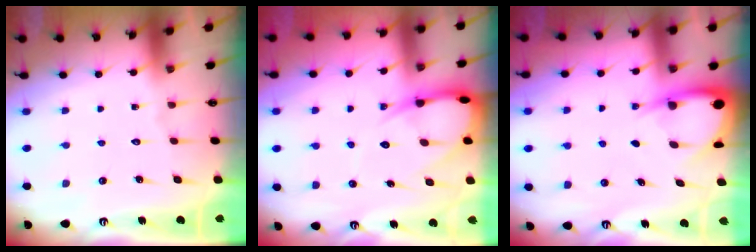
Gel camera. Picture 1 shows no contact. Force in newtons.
{"total": 9.1, "press": 9.1, "slide": 0.9}
{"total": 4.5, "press": 4.5, "slide": 0.5}